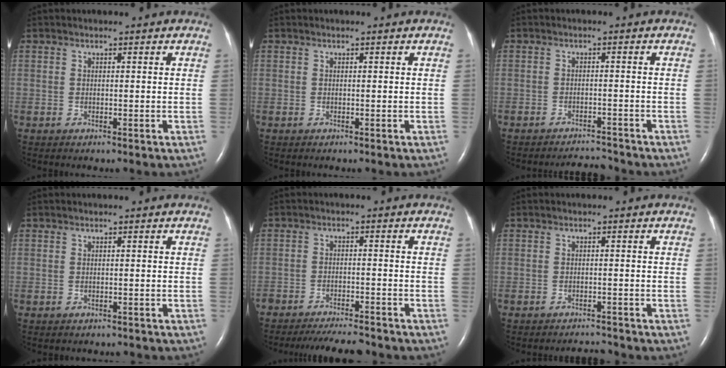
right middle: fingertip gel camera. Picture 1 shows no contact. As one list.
[{"total": 0.0}, {"total": 3.2, "force": [-3.1, -0.2, -0.2], "torque": [-0.001, -0.010, -0.048]}, {"total": 1.9, "force": [-1.7, 0.8, 0.4], "torque": [-0.012, -0.002, -0.019]}, {"total": 9.6, "force": [-8.9, 1.4, 3.5], "torque": [-0.048, -0.012, -0.127]}, {"total": 2.1, "force": [-2.1, 0.0, 0.0], "torque": [-0.002, -0.010, -0.028]}]